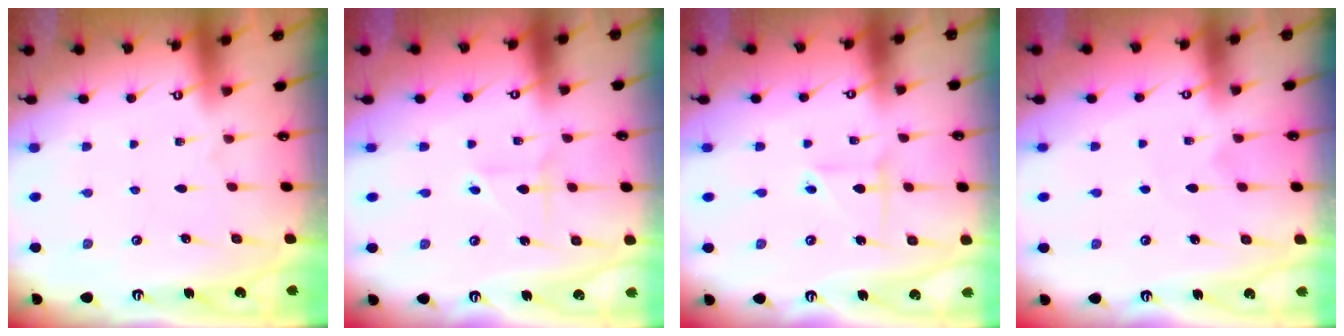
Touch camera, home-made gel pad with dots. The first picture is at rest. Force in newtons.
{"total": 2.3, "press": 2.3, "slide": 0.1}
{"total": 2.9, "press": 2.9, "slide": 0.2}
{"total": 4.0, "press": 3.9, "slide": 0.4}